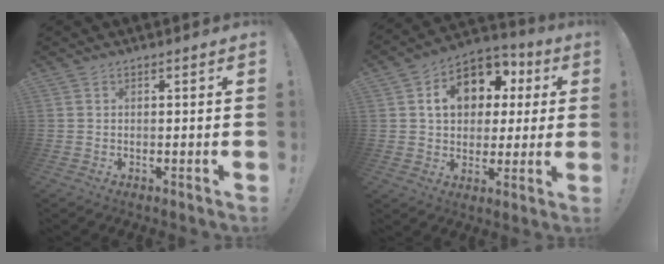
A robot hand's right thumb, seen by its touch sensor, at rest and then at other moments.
{"total": 14.7, "force": [4.9, 11.0, 8.4], "torque": [-0.119, -0.017, 0.091]}